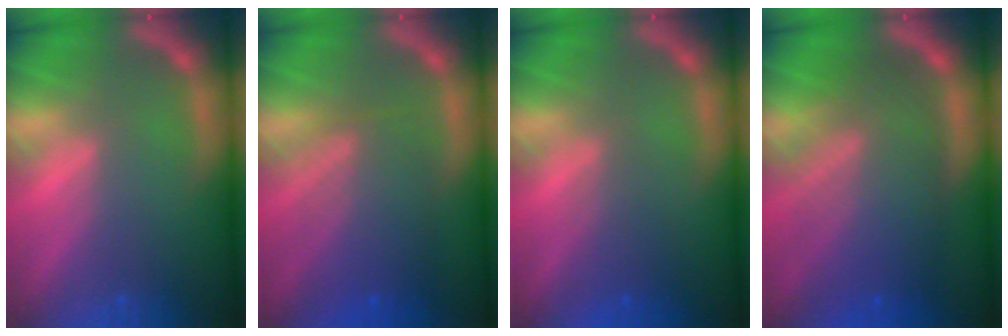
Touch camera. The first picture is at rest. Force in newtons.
{"total": 6.5}
{"total": 2.5}
{"total": 10.0}